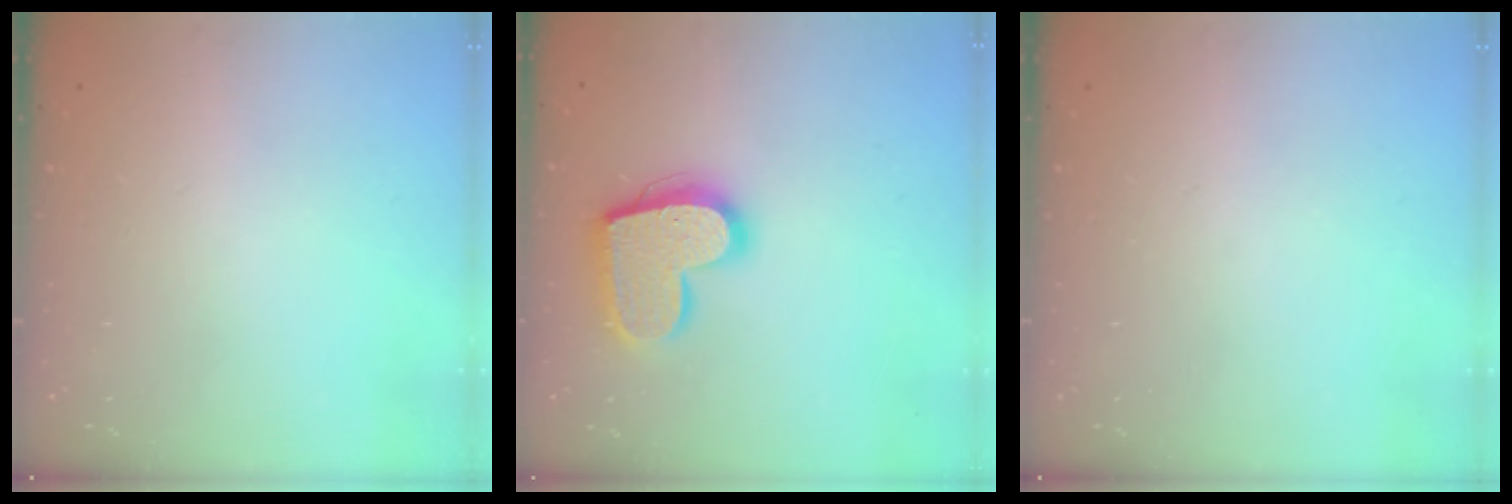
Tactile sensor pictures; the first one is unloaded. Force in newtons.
{"total": 16.9, "press": 16.8, "slide": 1.2}
{"total": 0.0}